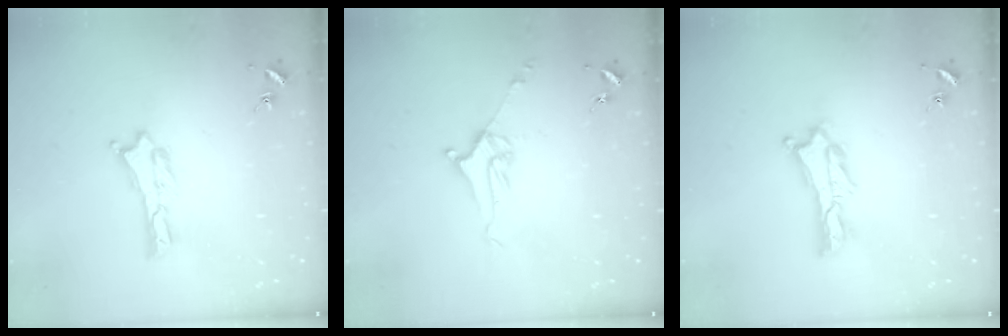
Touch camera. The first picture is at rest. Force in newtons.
{"total": 5.1, "press": 5.1, "slide": 0.6}
{"total": 1.4, "press": 1.4, "slide": 0.3}